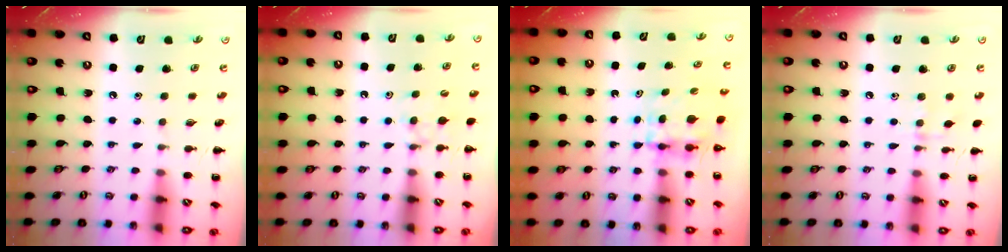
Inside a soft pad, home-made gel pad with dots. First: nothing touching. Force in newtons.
{"total": 4.9, "press": 4.6, "slide": 1.6}
{"total": 4.0, "press": 4.0, "slide": 0.3}
{"total": 6.2, "press": 5.9, "slide": 2.0}